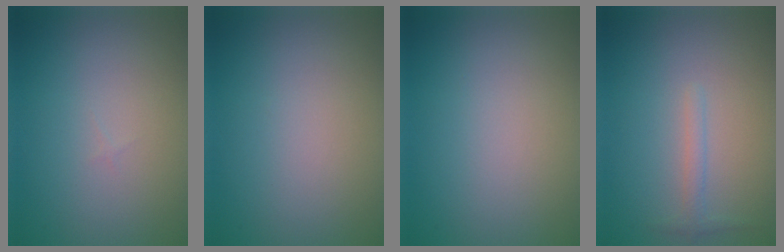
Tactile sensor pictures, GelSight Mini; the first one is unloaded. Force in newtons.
{"total": 0.0}
{"total": 0.0}
{"total": 1.1, "press": 1.1, "slide": 0.0}